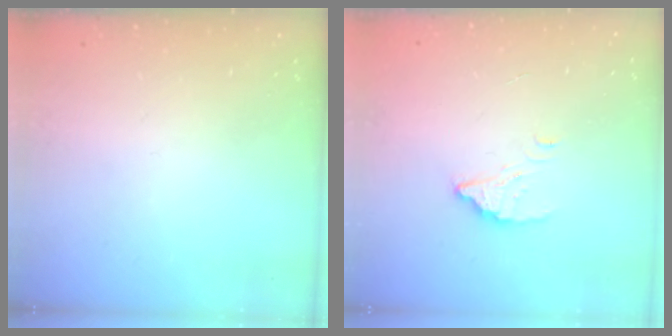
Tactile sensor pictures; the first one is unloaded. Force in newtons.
{"total": 2.9, "press": 2.9, "slide": 0.2}